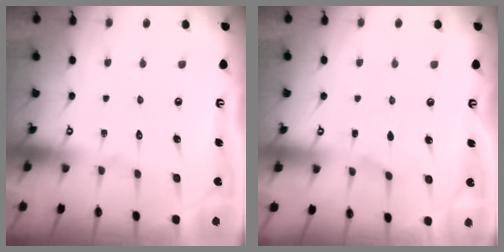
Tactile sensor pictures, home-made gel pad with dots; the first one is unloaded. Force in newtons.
{"total": 1.4, "press": 1.3, "slide": 0.2}